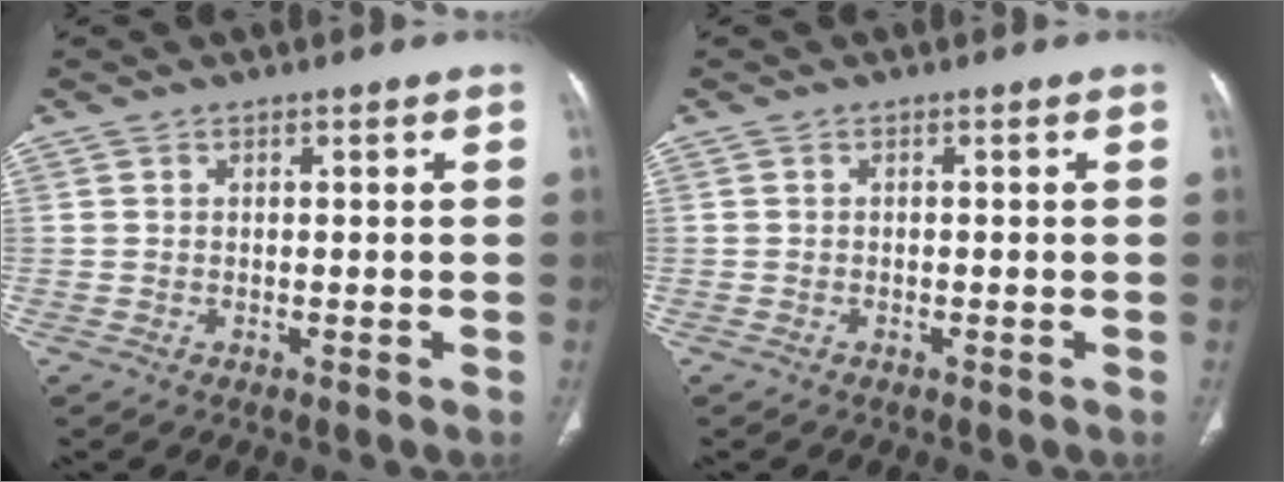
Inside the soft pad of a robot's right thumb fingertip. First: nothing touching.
{"total": 0.0}